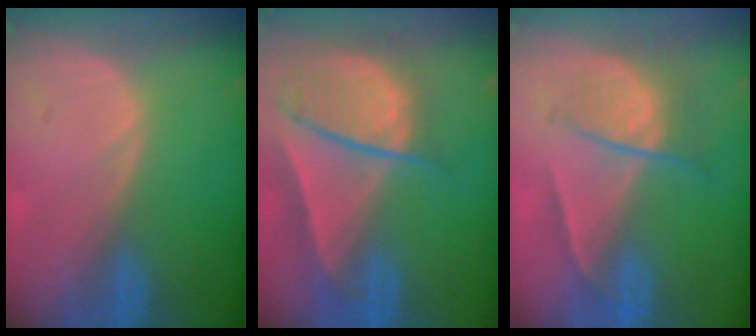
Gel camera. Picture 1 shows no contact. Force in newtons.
{"total": 9.5, "press": 8.1, "slide": 4.9}
{"total": 6.7, "press": 5.8, "slide": 3.3}